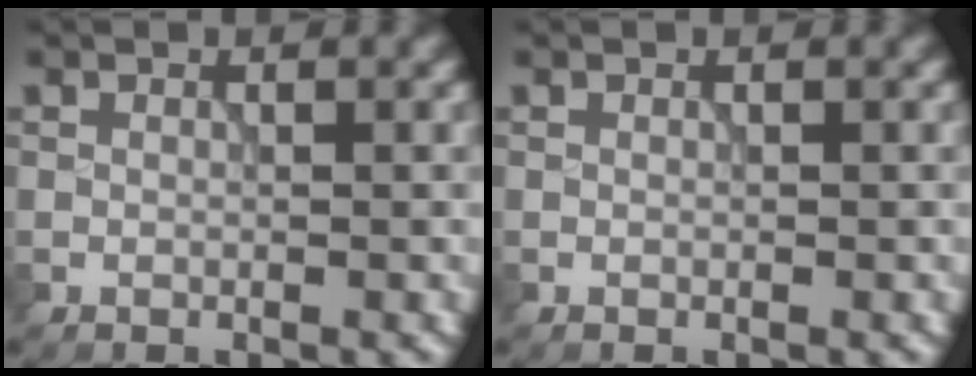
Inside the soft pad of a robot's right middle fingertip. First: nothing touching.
{"total": 0.0}